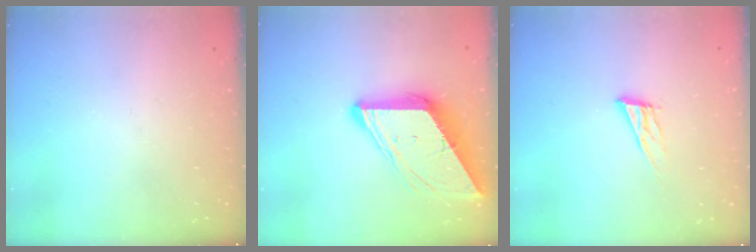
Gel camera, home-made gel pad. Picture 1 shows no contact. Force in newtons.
{"total": 10.9, "press": 10.8, "slide": 1.0}
{"total": 9.3, "press": 9.0, "slide": 2.5}